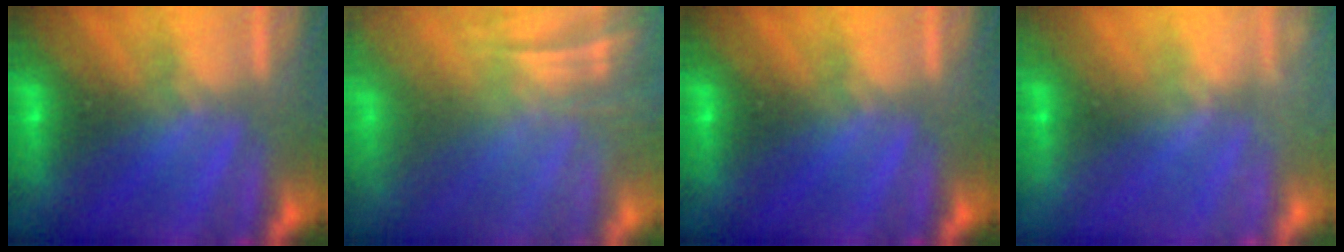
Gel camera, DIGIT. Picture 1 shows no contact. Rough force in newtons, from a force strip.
{"total": 8.2}
{"total": 0.0}
{"total": 2.3}